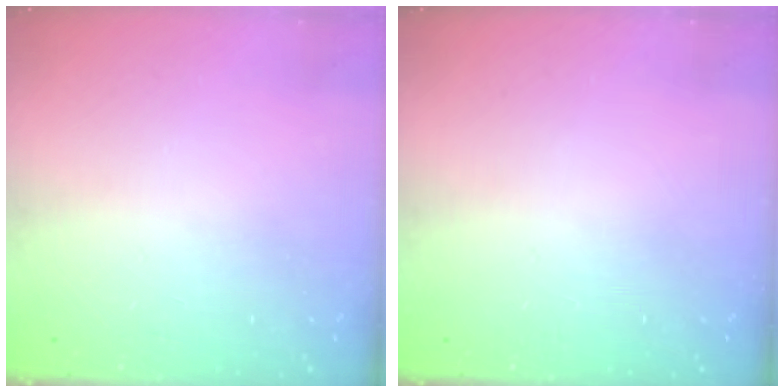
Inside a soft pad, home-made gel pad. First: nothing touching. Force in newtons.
{"total": 0.0}